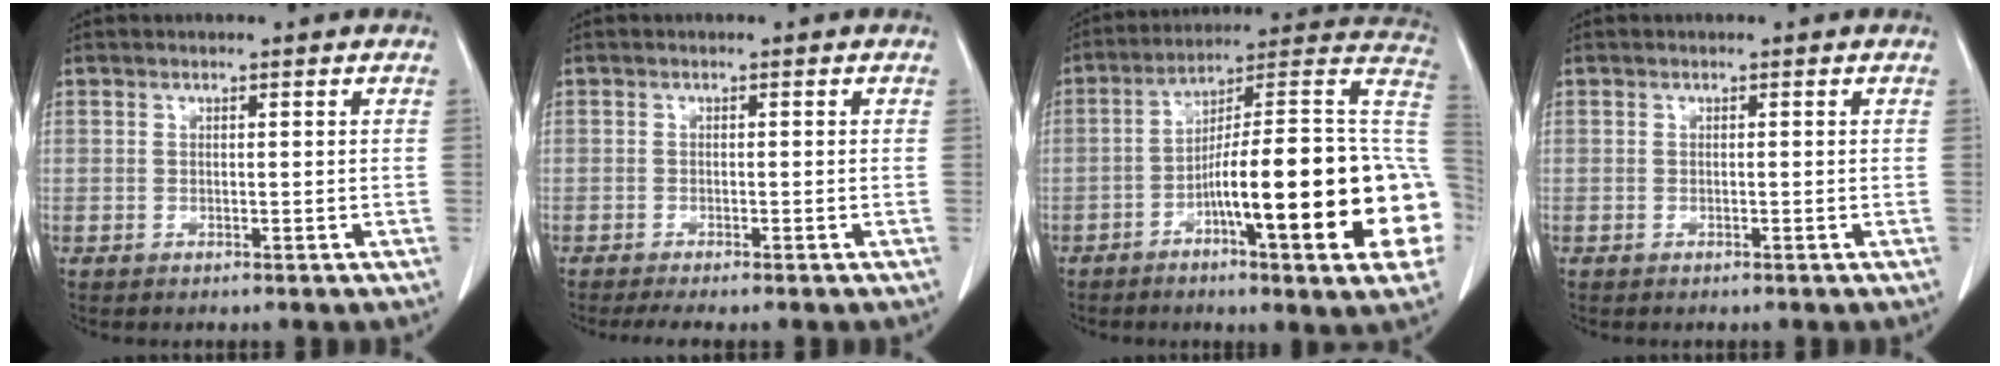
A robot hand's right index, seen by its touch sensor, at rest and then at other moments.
{"total": 3.6, "force": [-2.9, 0.2, 2.0], "torque": [-0.028, -0.007, -0.043]}
{"total": 26.0, "force": [-6.1, 2.3, 25.2], "torque": [-0.273, 0.013, -0.094]}
{"total": 0.0}